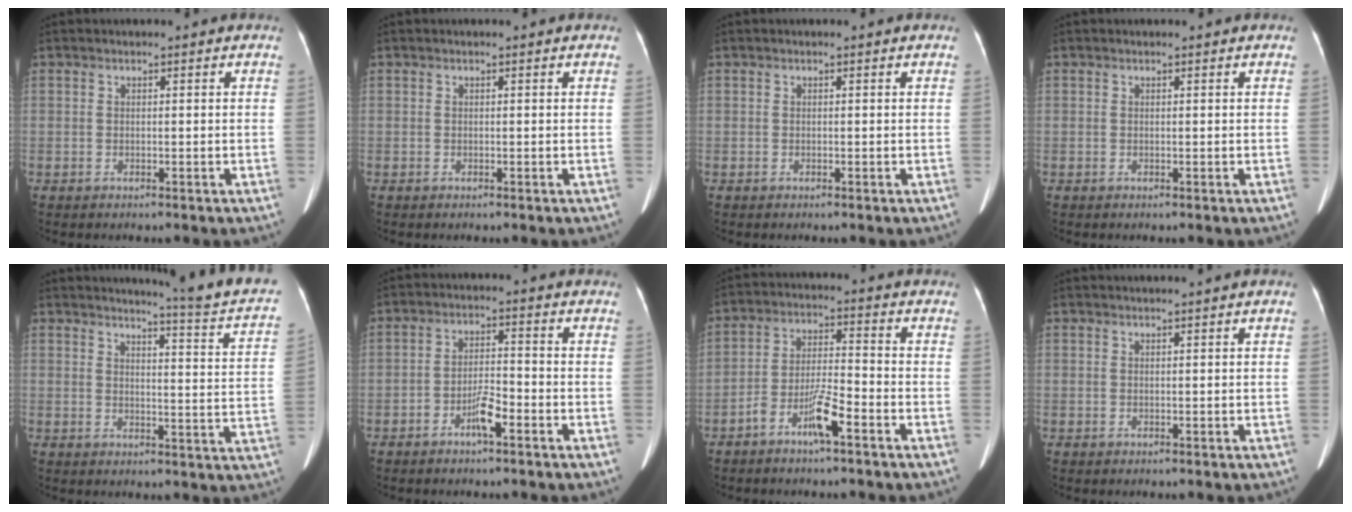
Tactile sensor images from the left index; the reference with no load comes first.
{"total": 0.0}
{"total": 0.0}
{"total": 0.0}
{"total": 14.0, "force": [12.8, -0.6, 5.7], "torque": [-0.067, -0.068, 0.131]}
{"total": 4.2, "force": [-2.6, 0.9, 3.2], "torque": [-0.065, 0.007, -0.047]}
{"total": 6.5, "force": [-4.1, 0.7, 5.0], "torque": [-0.104, 0.007, -0.075]}
{"total": 0.5, "force": [0.3, -0.1, 0.4], "torque": [-0.011, 0.003, 0.011]}